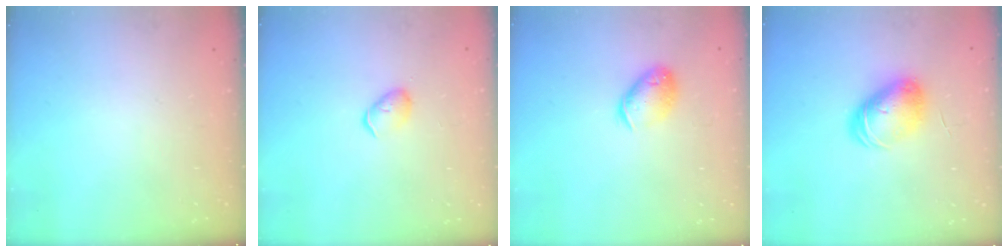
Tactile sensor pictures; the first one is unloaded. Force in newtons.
{"total": 4.1, "press": 4.0, "slide": 0.8}
{"total": 11.2, "press": 11.1, "slide": 1.6}
{"total": 9.5, "press": 9.5, "slide": 0.2}